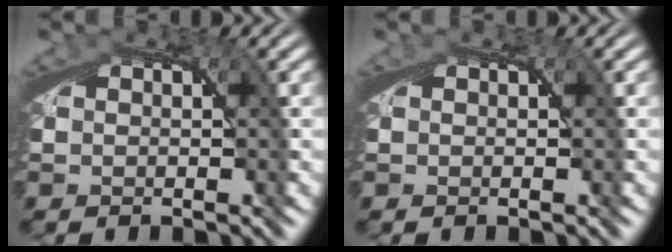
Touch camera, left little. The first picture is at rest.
{"total": 0.0}